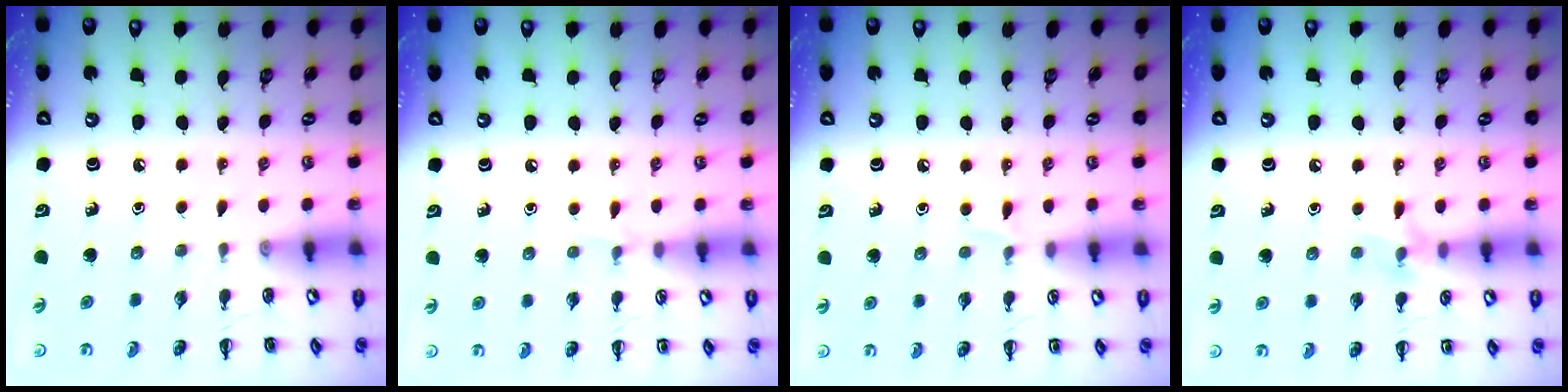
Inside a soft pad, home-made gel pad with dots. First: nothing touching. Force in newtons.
{"total": 3.4, "press": 3.1, "slide": 1.3}
{"total": 3.4, "press": 3.2, "slide": 1.1}
{"total": 6.5, "press": 6.2, "slide": 2.1}